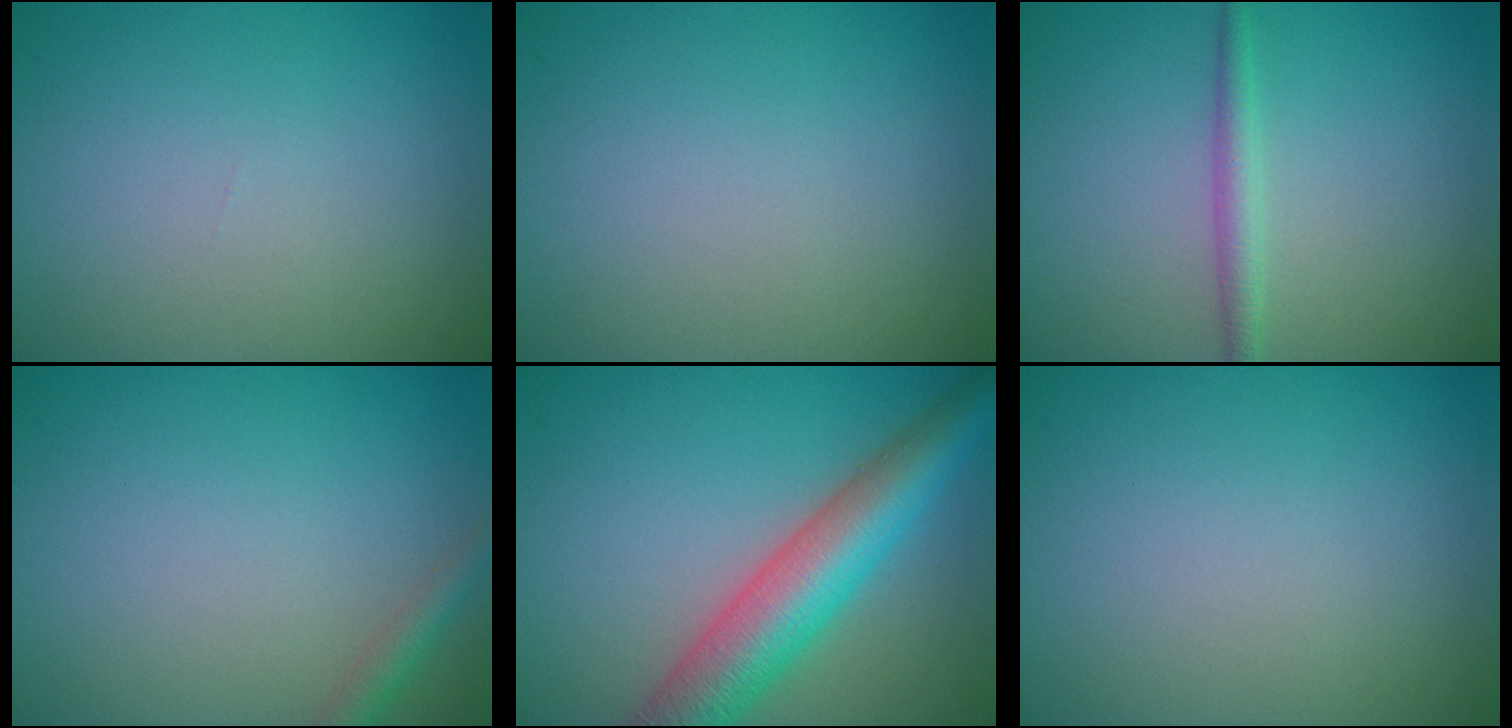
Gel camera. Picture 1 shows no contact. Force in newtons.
{"total": 0.0}
{"total": 1.8, "press": 1.8, "slide": 0.0}
{"total": 1.6, "press": 1.6, "slide": 0.1}
{"total": 8.1, "press": 8.1, "slide": 0.2}
{"total": 0.0}